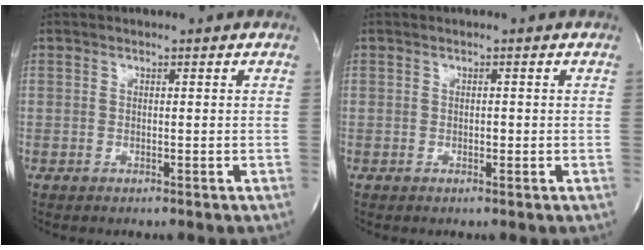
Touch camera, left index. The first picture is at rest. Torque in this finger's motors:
{"motor_torque": [-0.30, 0.06, 0.02, -0.01]}